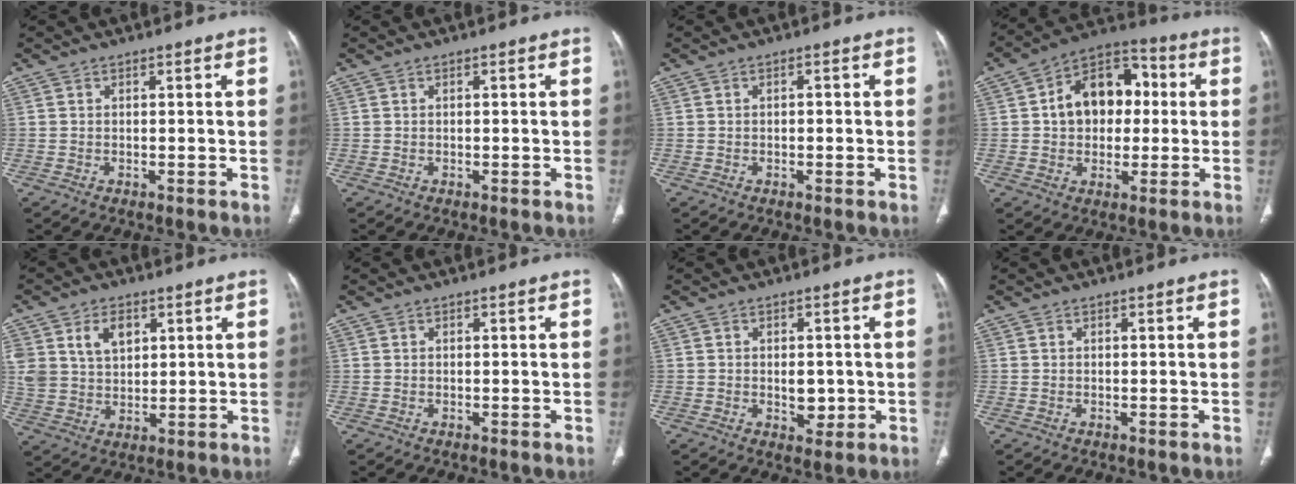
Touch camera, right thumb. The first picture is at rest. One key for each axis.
{"total": 0.0}
{"total": 0.9, "fx": -0.1, "fy": 0.5, "fz": 0.8, "tx": -0.010, "ty": 0.002, "tz": -0.003}
{"total": 14.9, "fx": 1.7, "fy": 10.5, "fz": 10.4, "tx": -0.116, "ty": 0.028, "tz": 0.018}
{"total": 9.0, "fx": 3.8, "fy": 6.2, "fz": 5.3, "tx": -0.083, "ty": -0.012, "tz": 0.081}
{"total": 0.0}
{"total": 4.0, "fx": -0.4, "fy": 2.6, "fz": 2.9, "tx": -0.027, "ty": -0.002, "tz": 0.002}
{"total": 0.0}